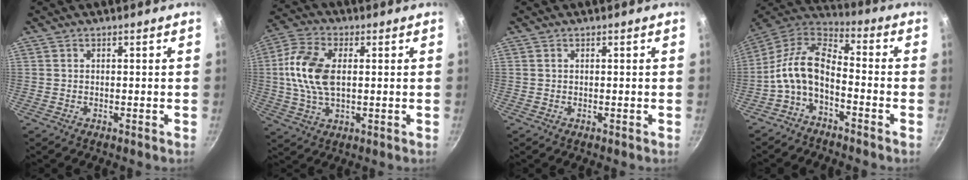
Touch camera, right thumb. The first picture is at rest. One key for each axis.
{"total": 12.2, "fx": 1.1, "fy": 7.0, "fz": 10.0, "tx": -0.195, "ty": 0.014, "tz": 0.014}
{"total": 0.0}
{"total": 12.1, "fx": -3.9, "fy": 6.6, "fz": 9.4, "tx": -0.187, "ty": 0.057, "tz": -0.089}